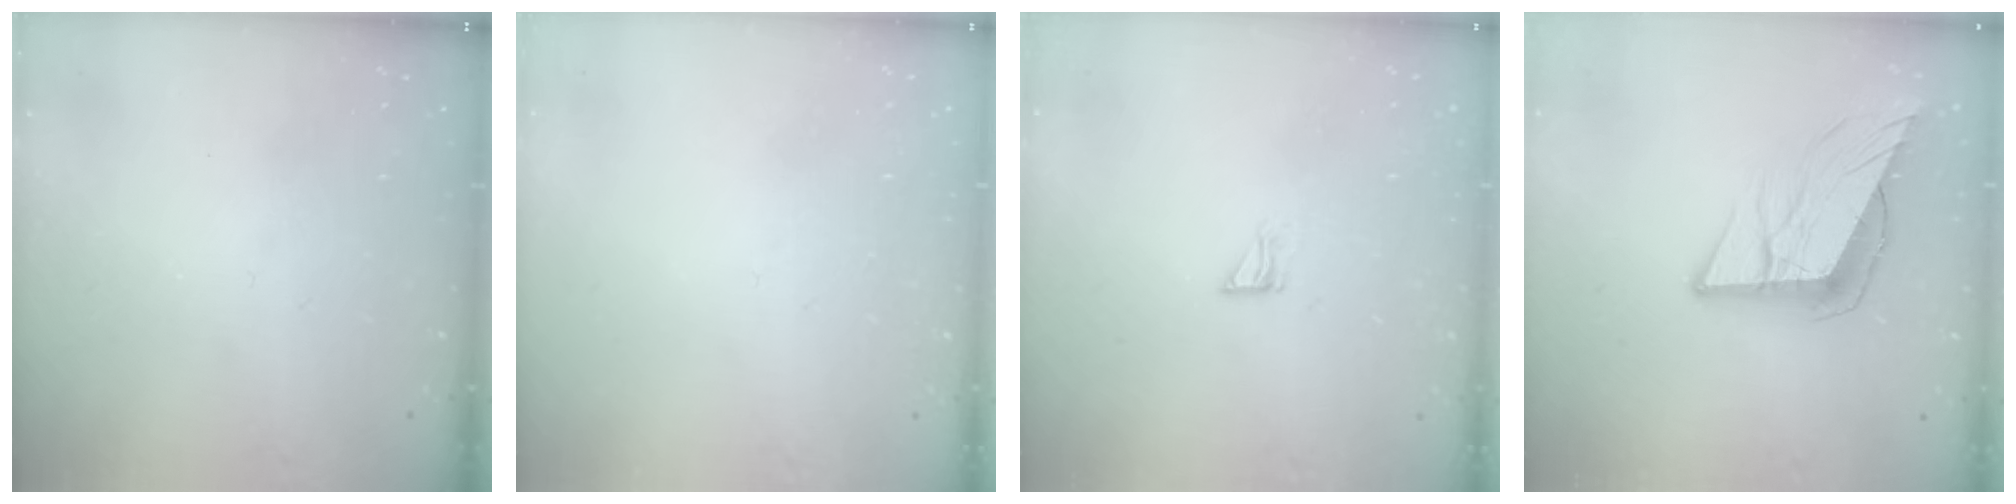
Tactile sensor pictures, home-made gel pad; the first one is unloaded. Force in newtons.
{"total": 2.6, "press": 2.6, "slide": 0.2}
{"total": 4.6, "press": 4.5, "slide": 0.5}
{"total": 12.0, "press": 11.6, "slide": 3.3}